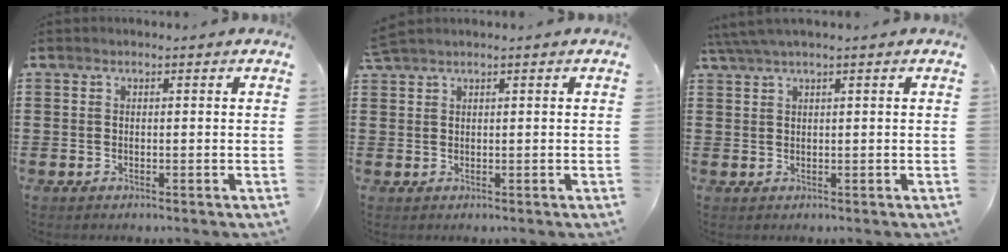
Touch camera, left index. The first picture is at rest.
{"total": 1.3, "force": [1.1, -0.1, 0.6], "torque": [-0.013, 0.000, 0.022]}
{"total": 2.1, "force": [1.2, 0.0, 1.7], "torque": [-0.033, -0.001, 0.023]}